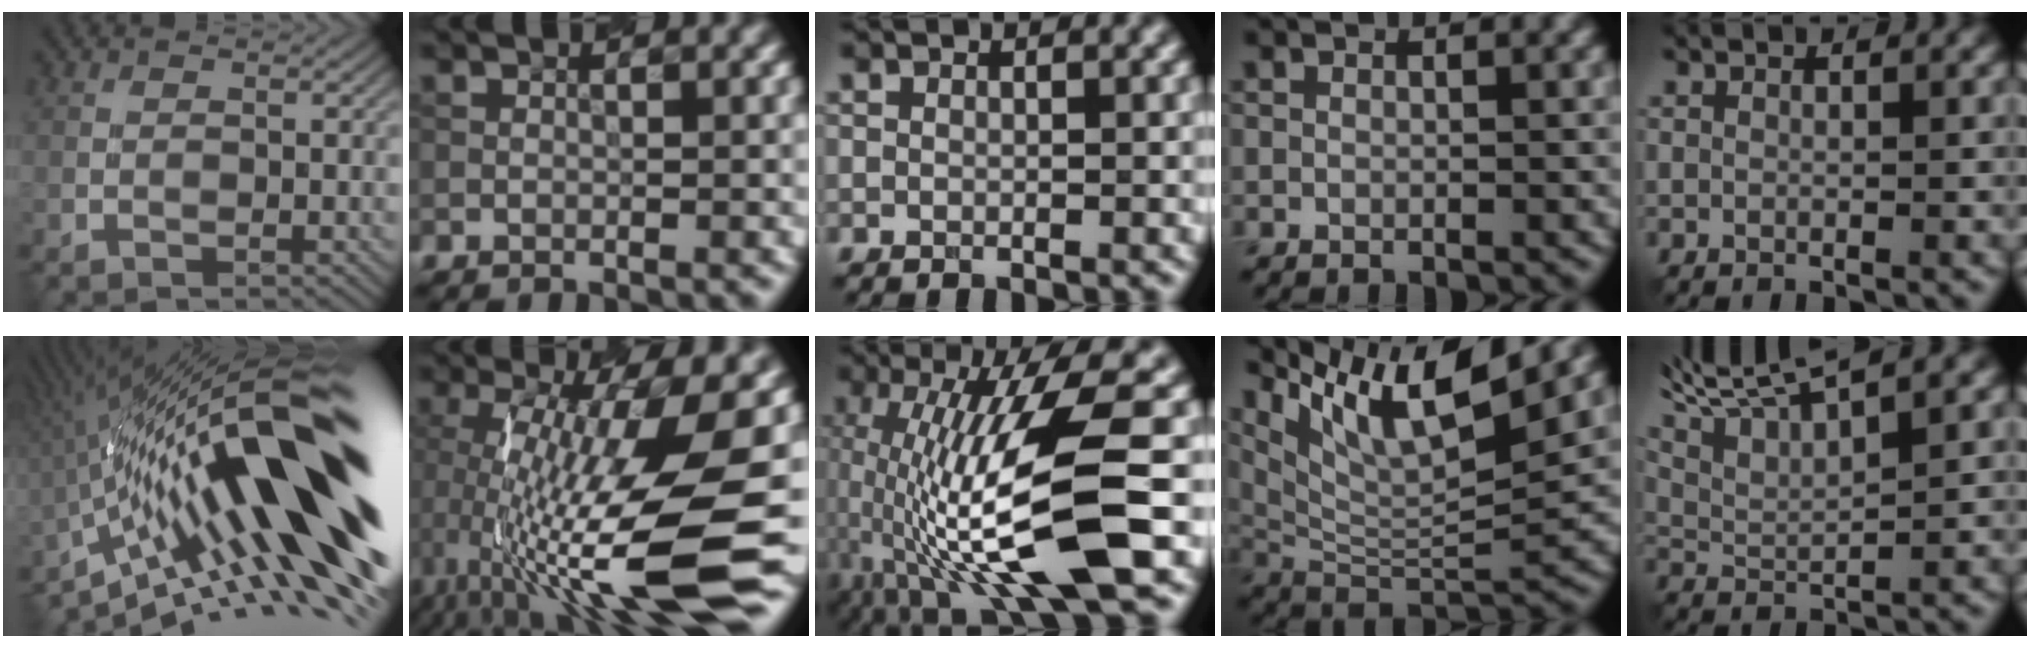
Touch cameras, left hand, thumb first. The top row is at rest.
{"thumb": {"total": 19.8, "force": [-1.8, 5.6, 18.9], "torque": [-0.290, 0.018, -0.055]}, "index": {"total": 15.0, "force": [-2.5, 3.8, 14.3], "torque": [-0.257, -0.005, -0.038]}, "middle": {"total": 12.6, "force": [-2.9, 2.4, 12.0], "torque": [-0.221, -0.001, -0.046]}, "ring": {"total": 10.1, "force": [6.3, 2.4, 7.5], "torque": [-0.134, -0.004, 0.123]}, "little": {"total": 6.4, "force": [4.5, 1.3, 4.4], "torque": [-0.093, 0.017, 0.084]}}